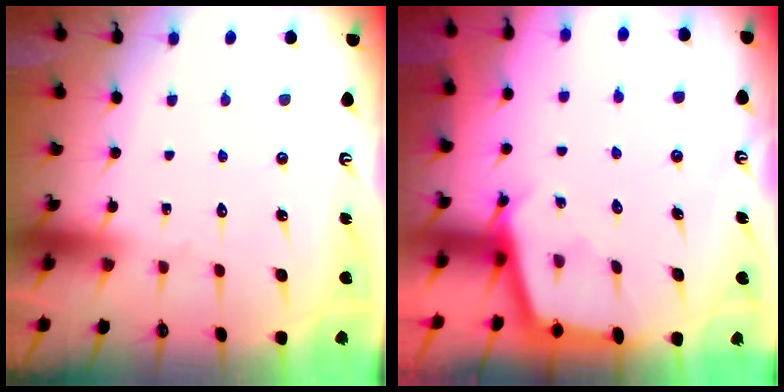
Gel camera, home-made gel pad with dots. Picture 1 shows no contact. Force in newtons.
{"total": 2.9, "press": 2.9, "slide": 0.3}